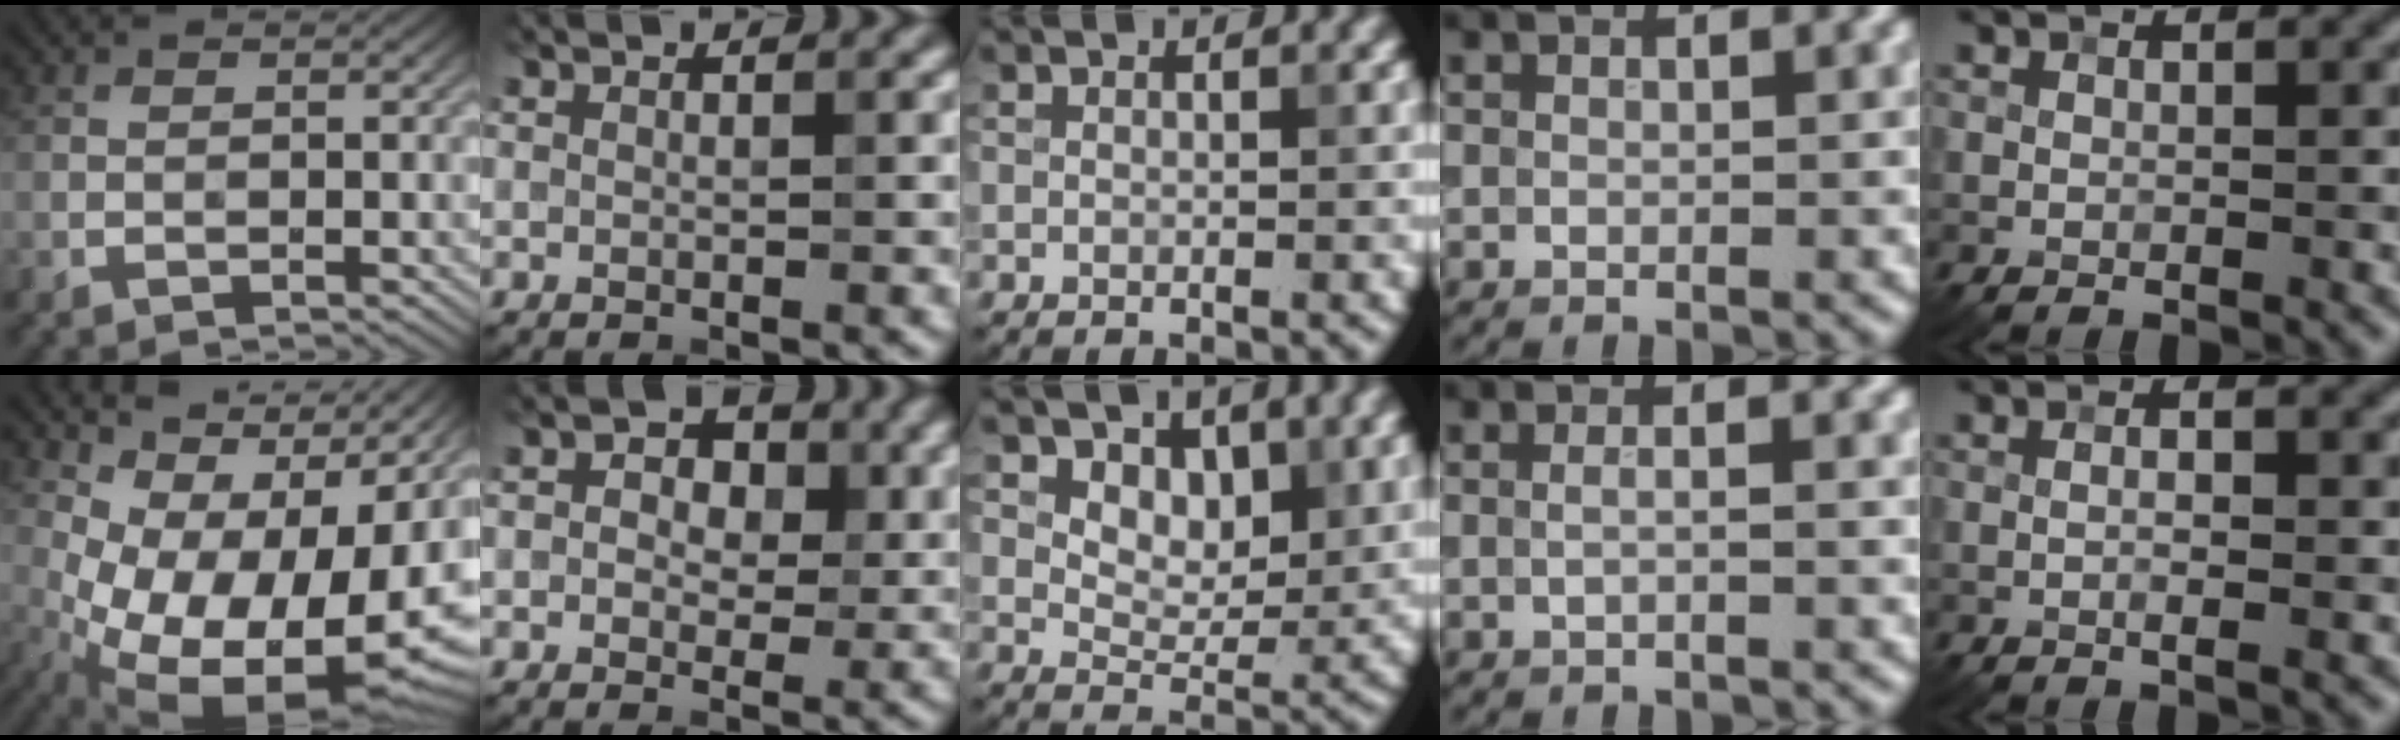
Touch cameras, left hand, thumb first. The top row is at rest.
{"thumb": {"total": 16.2, "force": [-0.1, 8.4, 13.8], "torque": [-0.188, -0.010, 0.028]}, "index": {"total": 4.6, "force": [1.4, 3.1, 3.0], "torque": [-0.029, -0.001, 0.008]}, "middle": {"total": 4.8, "force": [2.5, 3.0, 2.8], "torque": [-0.045, -0.018, 0.033]}, "ring": {"total": 2.4, "force": [0.6, 1.2, 2.0], "torque": [-0.008, 0.001, -0.016]}, "little": {"total": 1.7, "force": [-0.1, 0.4, 1.7], "torque": [-0.026, -0.004, -0.003]}}